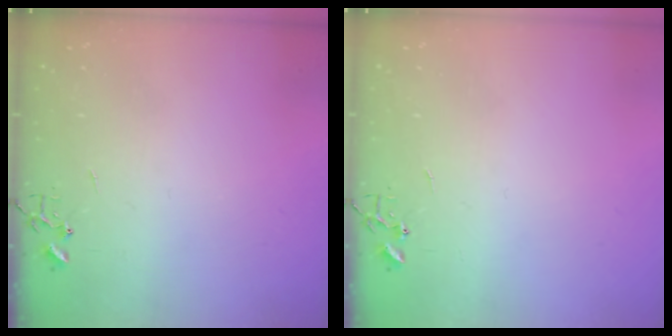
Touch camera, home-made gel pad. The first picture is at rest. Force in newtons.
{"total": 0.0}